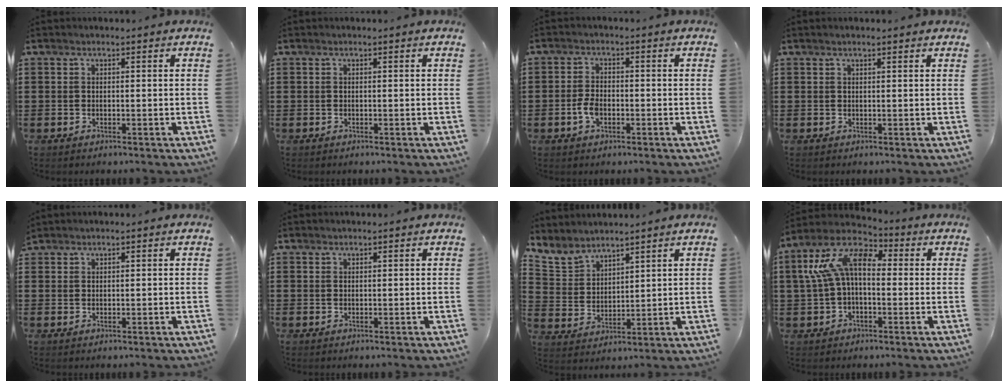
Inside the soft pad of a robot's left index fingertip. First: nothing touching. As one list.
[{"total": 0.0}, {"total": 3.2, "force": [-1.0, 1.8, 2.5], "torque": [-0.067, -0.005, -0.023]}, {"total": 0.8, "force": [0.6, 0.0, 0.5], "torque": [-0.011, 0.000, 0.011]}, {"total": 1.0, "force": [1.0, 0.1, 0.0], "torque": [-0.003, 0.000, 0.021]}, {"total": 0.7, "force": [0.7, 0.2, 0.0], "torque": [-0.001, 0.000, 0.014]}, {"total": 5.2, "force": [4.8, 2.0, 0.6], "torque": [-0.034, -0.020, 0.090]}, {"total": 10.3, "force": [1.6, 5.7, 8.5], "torque": [-0.198, -0.002, 0.022]}]